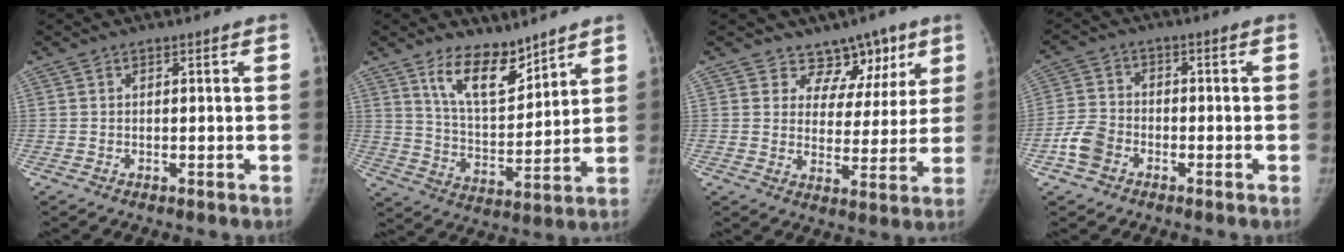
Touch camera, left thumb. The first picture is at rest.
{"total": 11.2, "force": [8.1, 4.8, 6.1], "torque": [-0.080, -0.067, 0.157]}
{"total": 9.5, "force": [6.5, 6.6, 2.1], "torque": [0.025, -0.030, 0.090]}
{"total": 5.7, "force": [-2.8, 4.2, 2.6], "torque": [-0.045, 0.016, -0.058]}